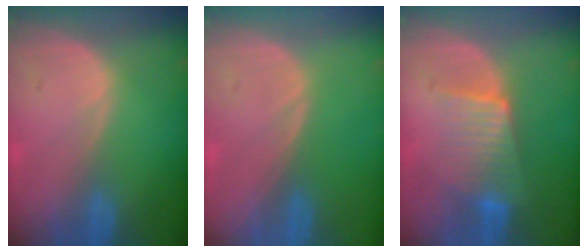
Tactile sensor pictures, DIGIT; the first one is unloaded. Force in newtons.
{"total": 0.0}
{"total": 6.5, "press": 6.1, "slide": 2.1}